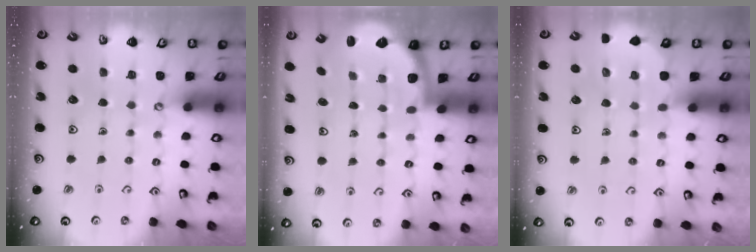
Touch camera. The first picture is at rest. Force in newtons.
{"total": 2.3, "press": 1.9, "slide": 1.3}
{"total": 2.4, "press": 2.4, "slide": 0.1}